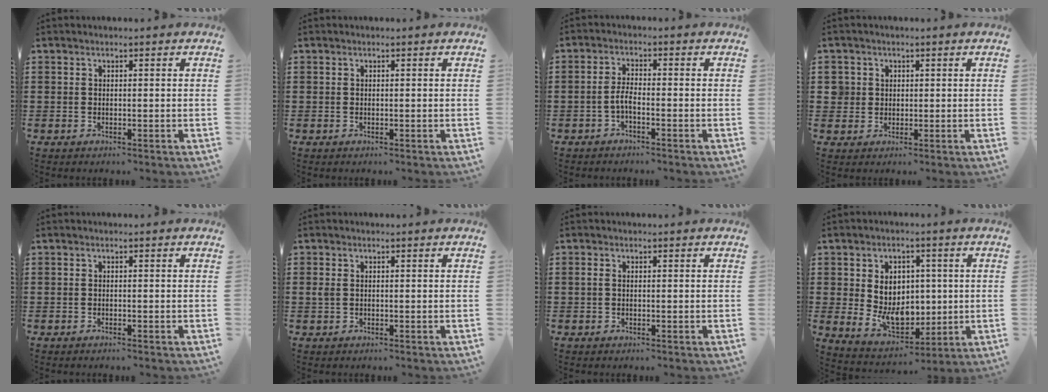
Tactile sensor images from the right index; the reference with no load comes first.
{"total": 0.0}
{"total": 2.4, "force": [-1.2, 0.0, 2.1], "torque": [-0.049, -0.003, -0.026]}
{"total": 2.6, "force": [0.7, 2.5, 0.3], "torque": [-0.018, 0.013, 0.011]}
{"total": 0.7, "force": [-0.3, -0.6, 0.0], "torque": [0.004, -0.003, -0.005]}
{"total": 1.2, "force": [0.2, 0.8, 0.9], "torque": [-0.028, 0.002, 0.000]}
{"total": 0.6, "force": [0.0, -0.2, 0.5], "torque": [-0.014, -0.001, -0.002]}
{"total": 7.6, "force": [0.3, 5.8, 4.8], "torque": [-0.094, 0.002, 0.004]}